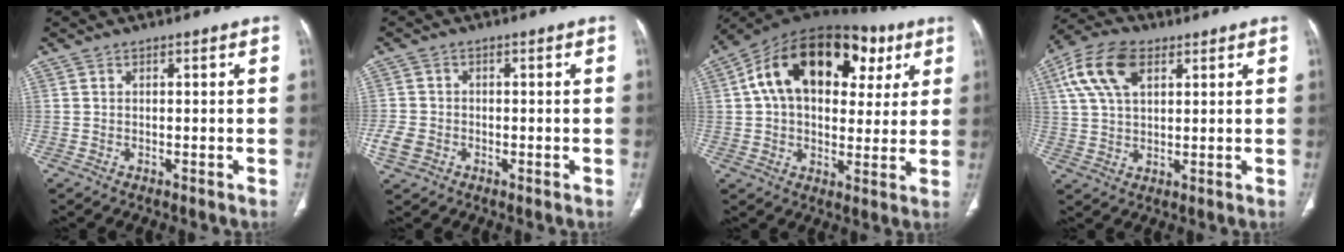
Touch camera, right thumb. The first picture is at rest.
{"total": 4.2, "force": [-1.5, 3.4, 2.0], "torque": [-0.042, 0.013, -0.025]}
{"total": 24.4, "force": [8.3, 15.0, 17.3], "torque": [-0.253, 0.035, 0.125]}
{"total": 11.5, "force": [4.6, 6.5, 8.3], "torque": [-0.164, 0.009, 0.085]}